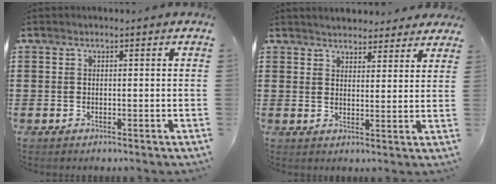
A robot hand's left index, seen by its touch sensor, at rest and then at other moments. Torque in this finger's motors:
{"motor_torque": [2.14, 0.00, 0.26, 0.06]}